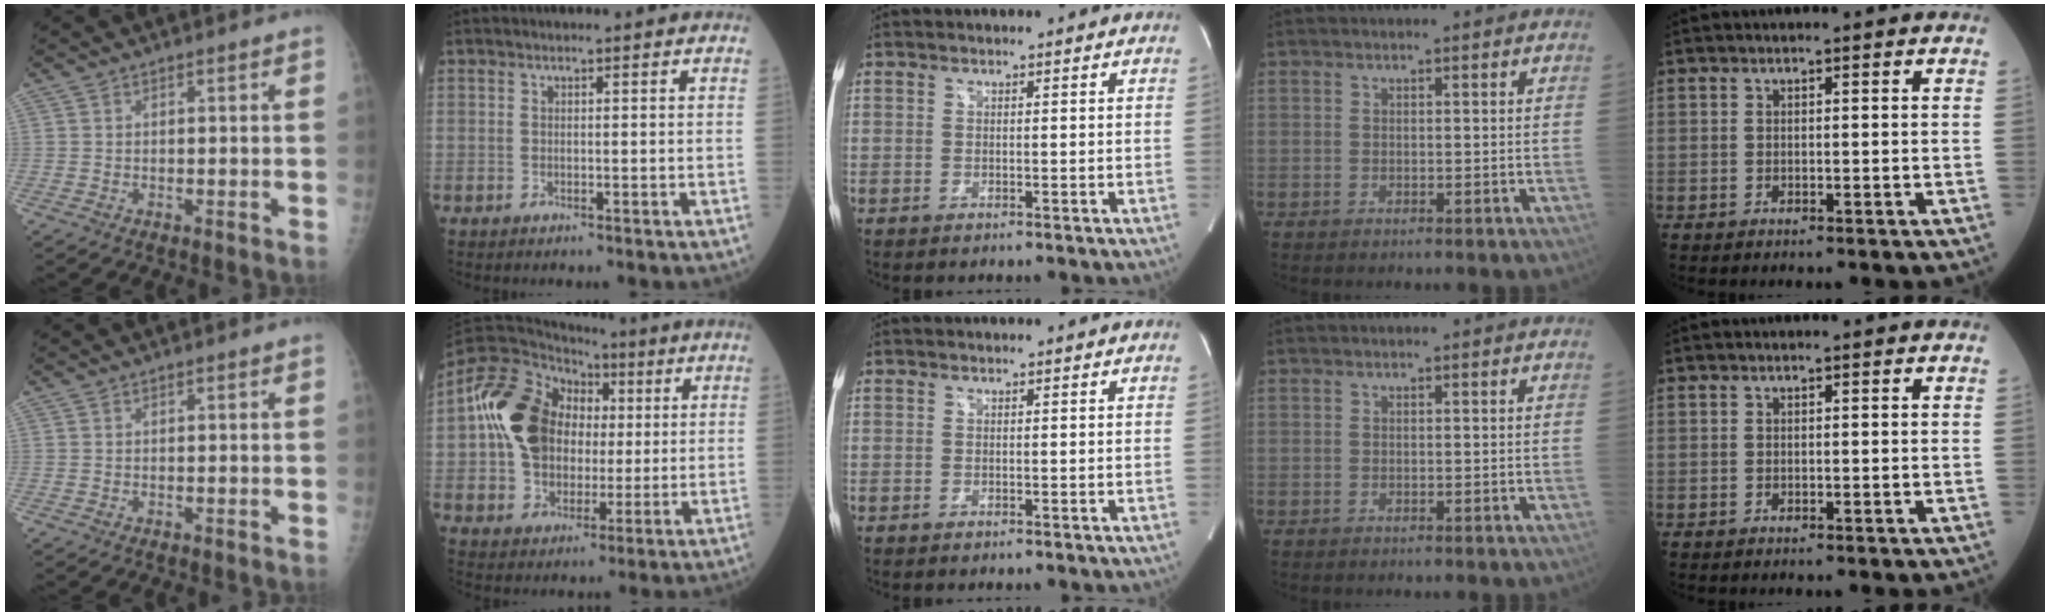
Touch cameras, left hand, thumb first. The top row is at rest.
{"index": {"total": 15.0, "force": [1.9, 11.7, 9.3], "torque": [-0.203, 0.043, 0.037]}}